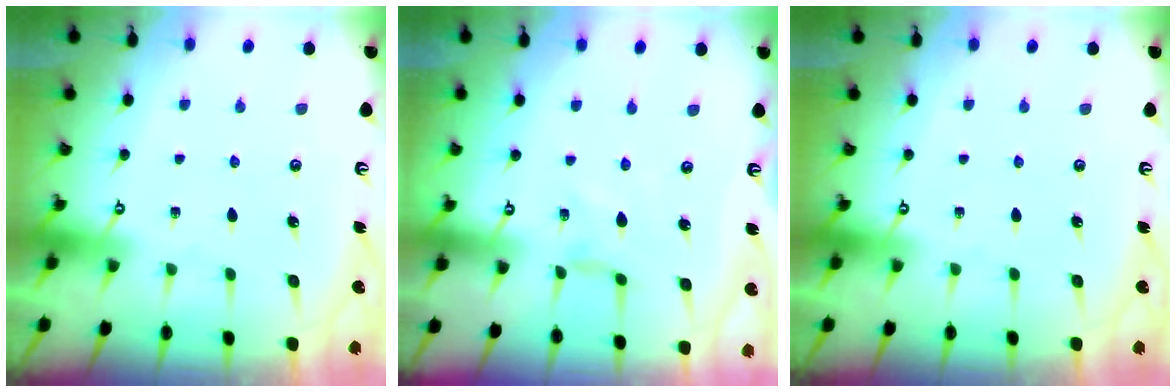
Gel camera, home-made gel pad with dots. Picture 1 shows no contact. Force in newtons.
{"total": 1.8, "press": 1.7, "slide": 0.4}
{"total": 0.0}